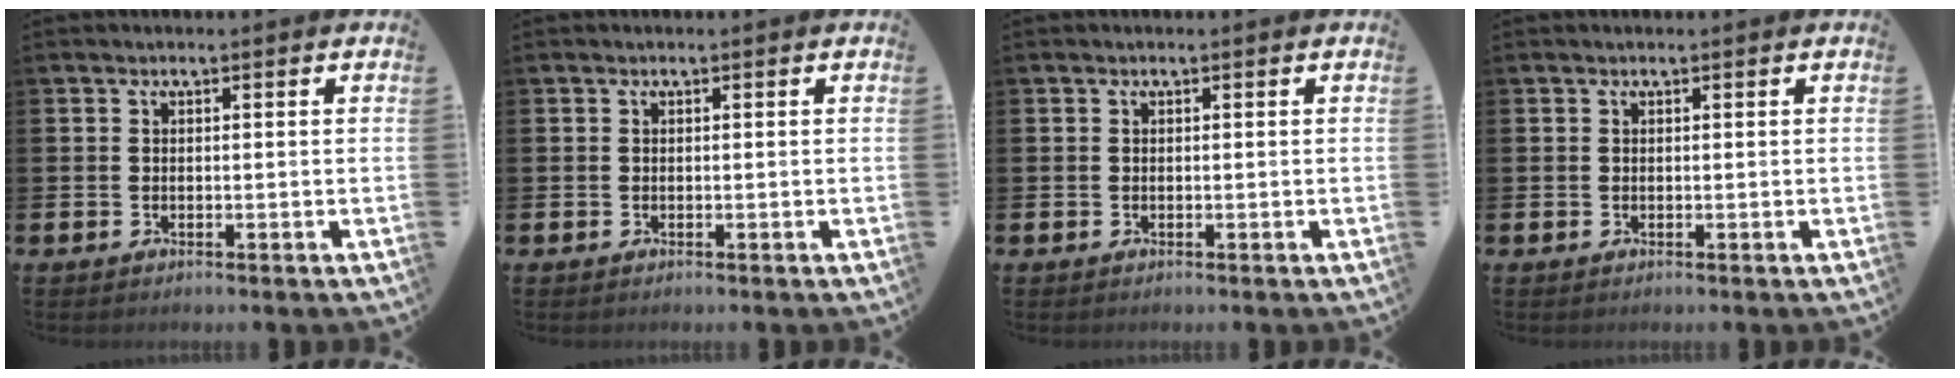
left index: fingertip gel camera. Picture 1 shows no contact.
{"total": 0.0}
{"total": 0.0}
{"total": 0.0}